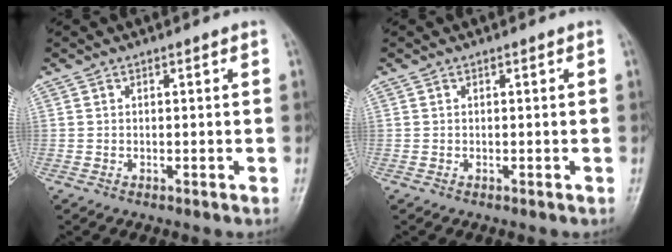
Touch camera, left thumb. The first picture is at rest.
{"total": 0.0}